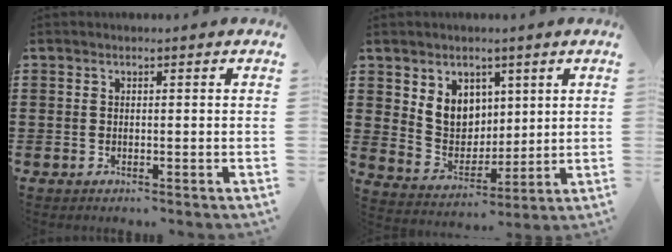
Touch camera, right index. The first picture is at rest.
{"total": 6.7, "force": [2.7, 5.7, 2.3], "torque": [-0.056, 0.000, 0.052]}